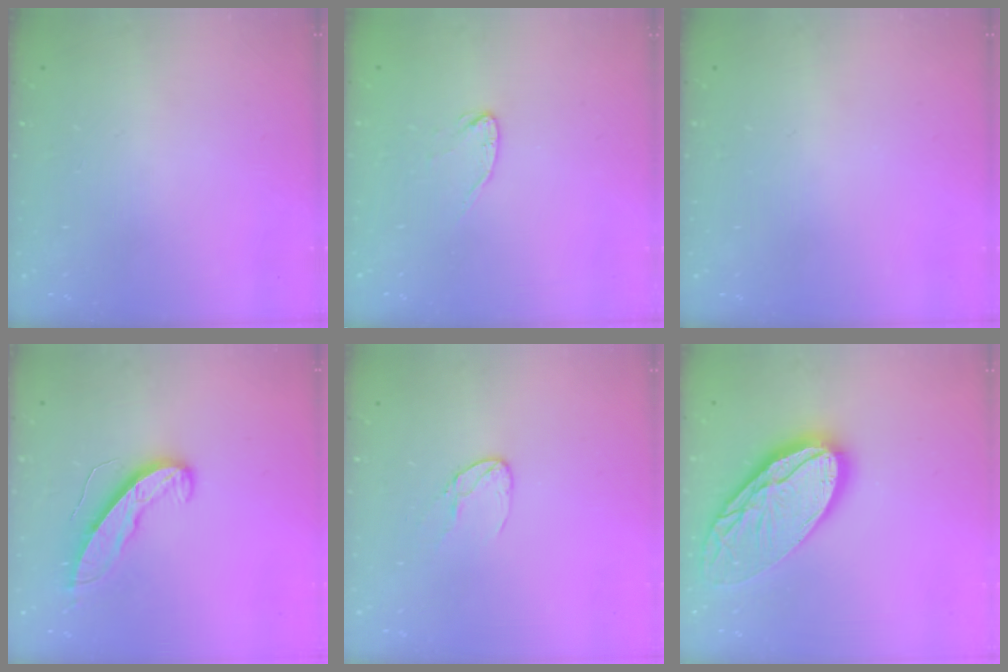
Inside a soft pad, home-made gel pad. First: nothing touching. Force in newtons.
{"total": 3.5, "press": 3.4, "slide": 0.4}
{"total": 0.0}
{"total": 10.5, "press": 10.5, "slide": 0.5}
{"total": 4.0, "press": 4.0, "slide": 0.2}
{"total": 21.6, "press": 21.5, "slide": 2.2}